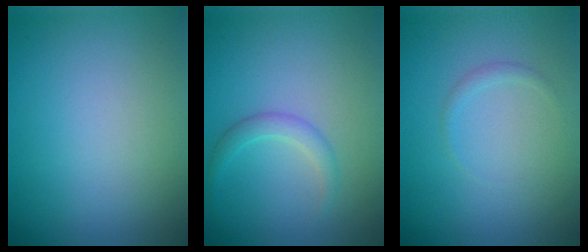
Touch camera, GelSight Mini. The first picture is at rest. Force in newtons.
{"total": 1.7, "press": 1.7, "slide": 0.1}
{"total": 0.7, "press": 0.7, "slide": 0.0}